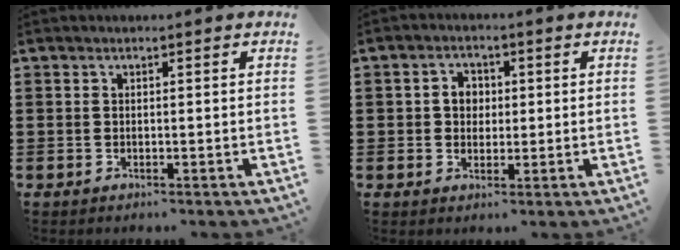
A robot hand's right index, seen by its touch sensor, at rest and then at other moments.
{"total": 3.4, "force": [0.2, 2.8, 1.8], "torque": [-0.044, 0.012, 0.000]}